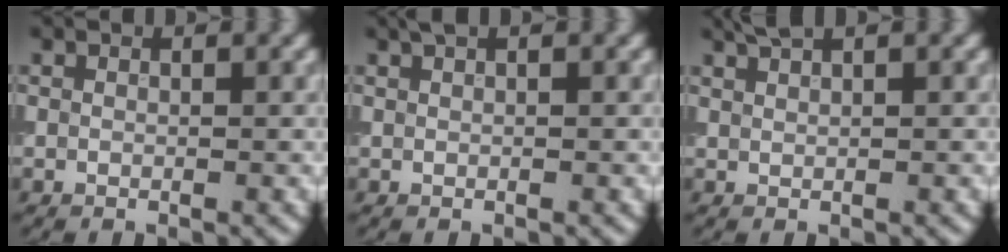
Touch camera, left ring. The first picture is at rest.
{"total": 0.8, "force": [0.5, 0.2, 0.6], "torque": [-0.011, 0.003, 0.010]}
{"total": 1.5, "force": [1.2, 0.3, 0.8], "torque": [-0.013, 0.003, 0.024]}